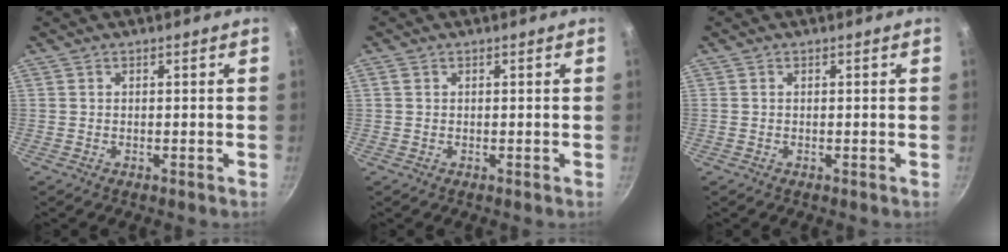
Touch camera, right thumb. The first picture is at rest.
{"total": 0.9, "force": [0.3, 0.7, 0.4], "torque": [-0.007, 0.003, 0.004]}
{"total": 0.0}